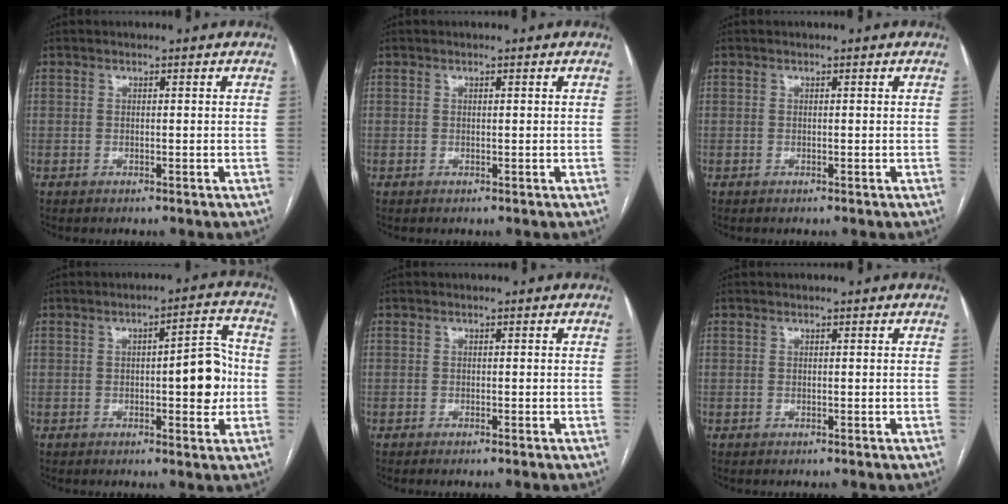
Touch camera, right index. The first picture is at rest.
{"total": 0.0}
{"total": 0.0}
{"total": 7.9, "force": [-0.7, 2.2, 7.6], "torque": [-0.095, 0.017, -0.007]}
{"total": 0.7, "force": [-0.5, -0.1, 0.5], "torque": [-0.010, -0.001, -0.009]}
{"total": 0.0}